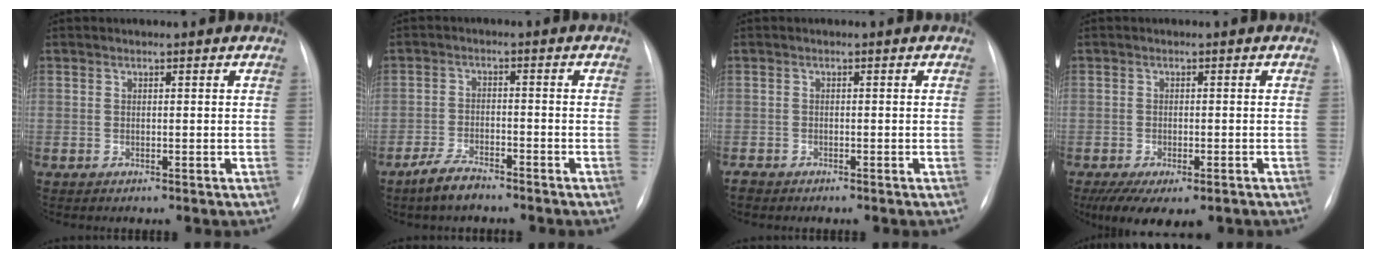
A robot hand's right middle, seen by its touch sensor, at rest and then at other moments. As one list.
[{"total": 4.6, "force": [-3.9, 1.0, 2.3], "torque": [-0.057, -0.008, -0.072]}, {"total": 1.2, "force": [-1.1, 0.3, 0.2], "torque": [-0.011, -0.003, -0.019]}, {"total": 8.9, "force": [-5.9, 3.5, 5.7], "torque": [-0.090, -0.015, -0.084]}]